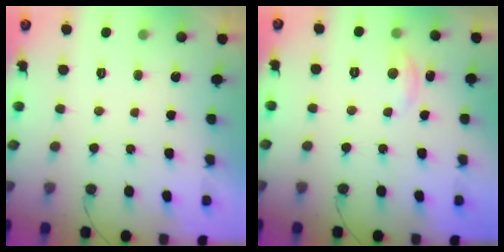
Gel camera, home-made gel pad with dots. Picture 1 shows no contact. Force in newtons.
{"total": 2.9, "press": 2.9, "slide": 0.2}